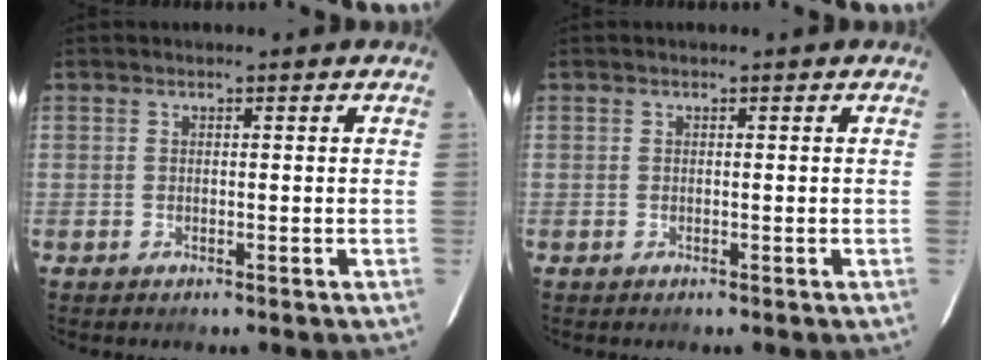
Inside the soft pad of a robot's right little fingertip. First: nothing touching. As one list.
[{"total": 0.0}]